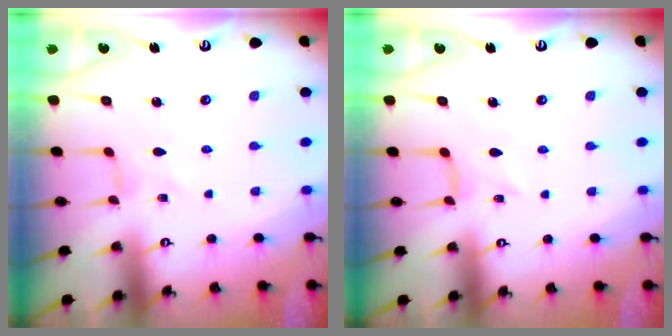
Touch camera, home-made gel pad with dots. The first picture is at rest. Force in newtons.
{"total": 1.9, "press": 1.9, "slide": 0.4}